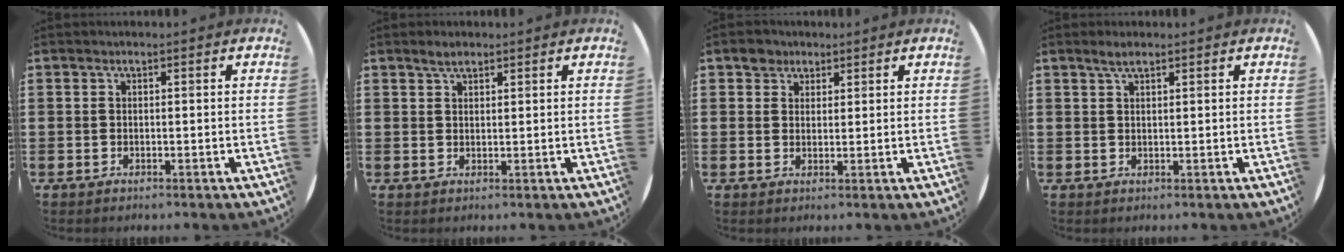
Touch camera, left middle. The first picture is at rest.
{"total": 1.8, "force": [1.6, 0.6, 0.7], "torque": [-0.007, 0.000, 0.028]}
{"total": 2.5, "force": [1.9, 1.6, 0.1], "torque": [0.008, -0.001, 0.035]}
{"total": 1.7, "force": [1.3, 0.3, 1.0], "torque": [-0.022, 0.003, 0.024]}